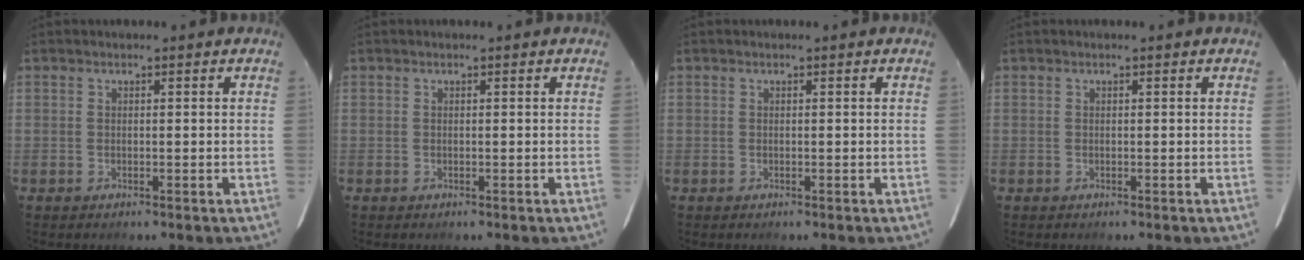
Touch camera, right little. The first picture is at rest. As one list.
[{"total": 0.0}, {"total": 0.0}, {"total": 0.0}]